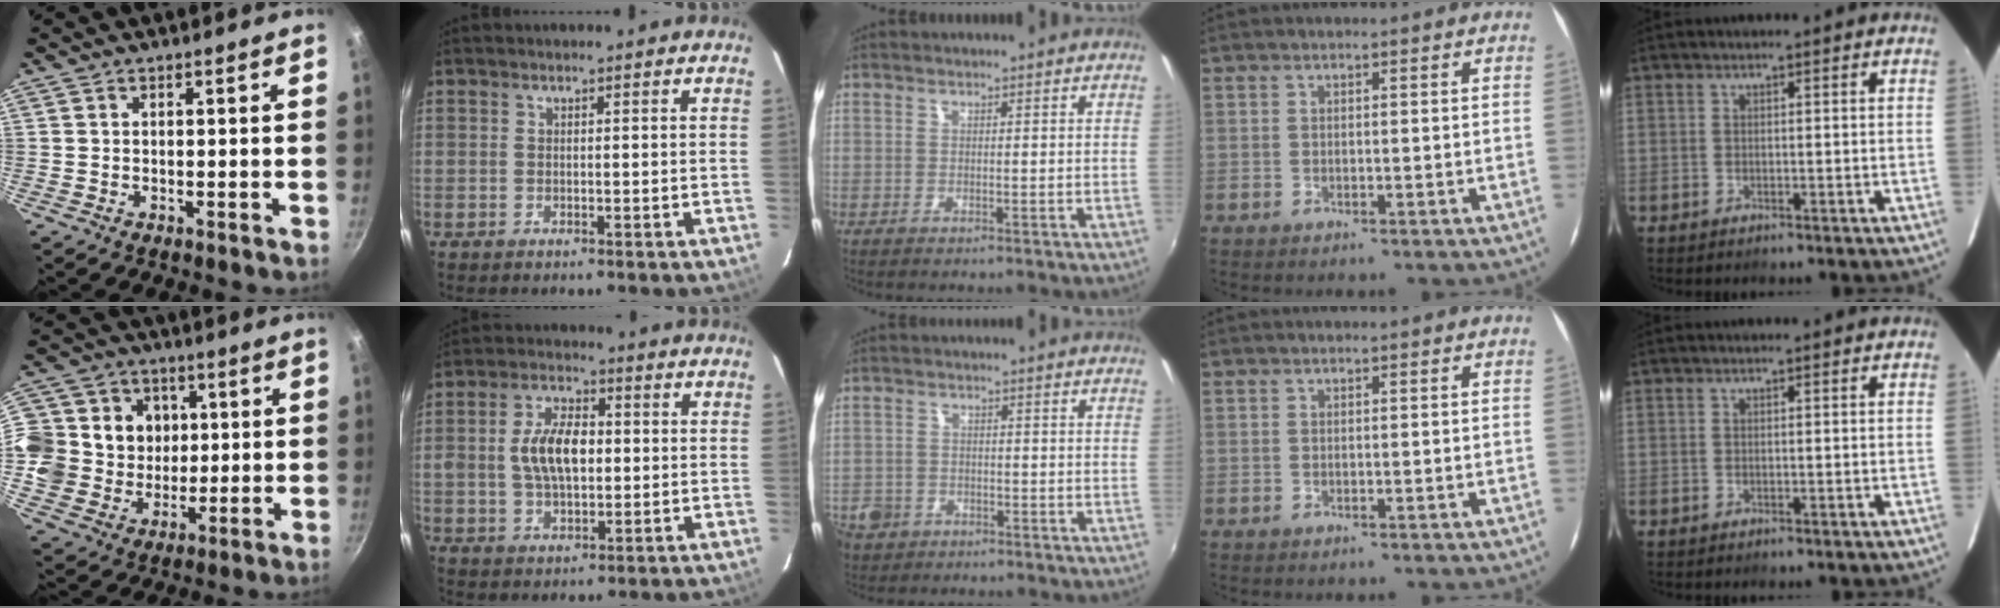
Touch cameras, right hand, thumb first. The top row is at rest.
{"thumb": {"total": 15.9, "force": [2.4, 14.7, 5.8], "torque": [-0.094, 0.006, 0.035]}, "index": {"total": 9.6, "force": [0.3, 5.3, 7.9], "torque": [-0.151, 0.015, 0.008]}, "middle": {"total": 6.6, "force": [-3.4, 5.3, 1.9], "torque": [-0.067, 0.004, -0.055]}}